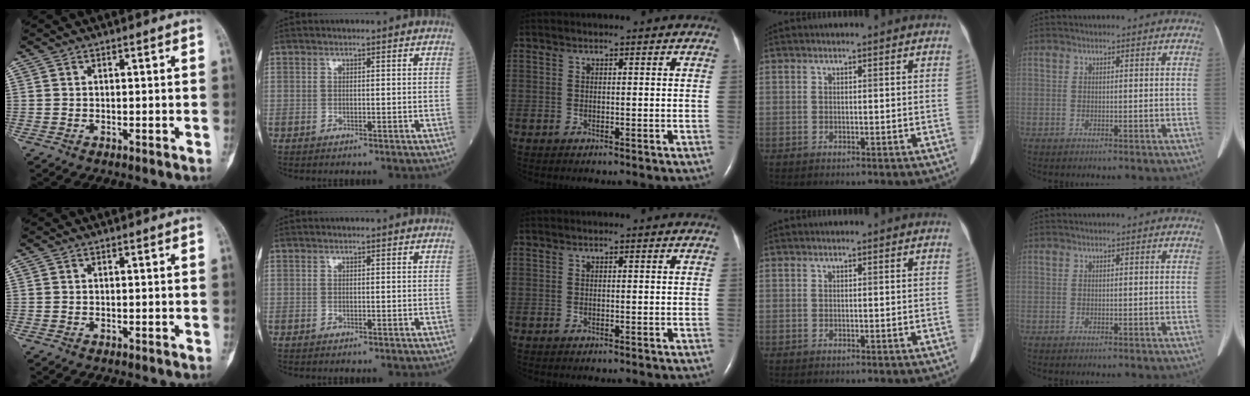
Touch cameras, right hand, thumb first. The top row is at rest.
{}